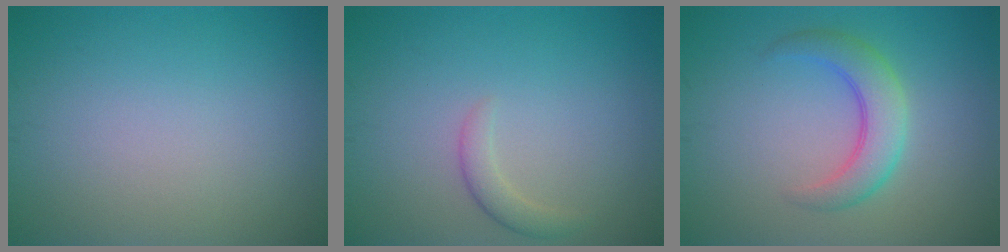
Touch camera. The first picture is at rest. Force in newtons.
{"total": 1.5, "press": 1.5, "slide": 0.1}
{"total": 3.8, "press": 3.8, "slide": 0.2}